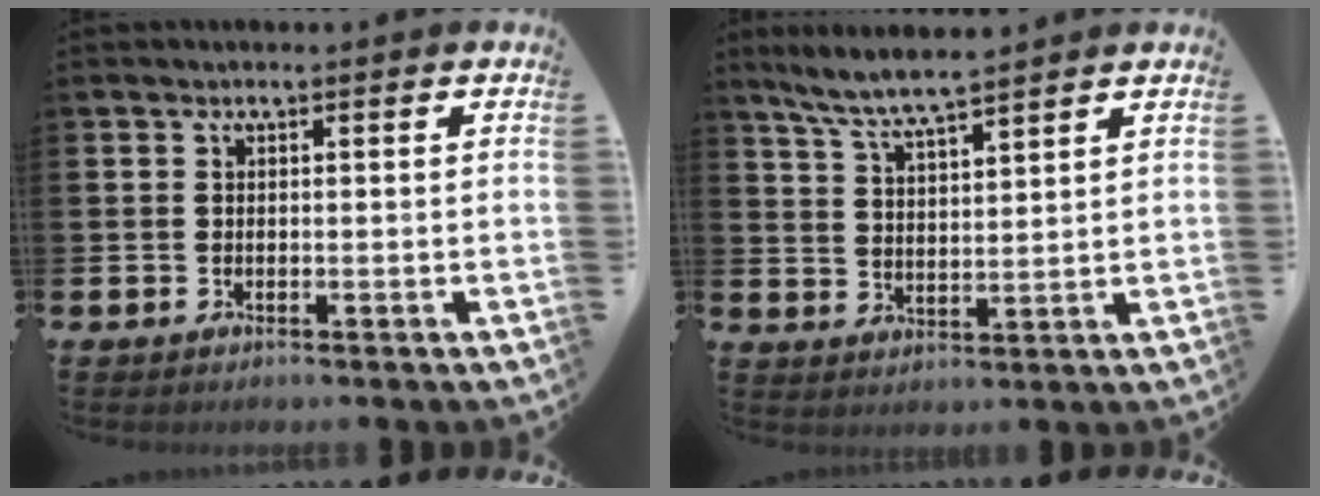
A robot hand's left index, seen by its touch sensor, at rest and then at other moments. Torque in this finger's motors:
{"motor_torque": [0.01, -0.08, 0.54, 0.08]}